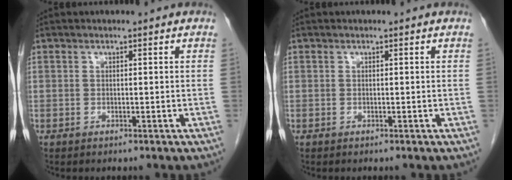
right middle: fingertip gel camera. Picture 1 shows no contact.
{"total": 0.0}